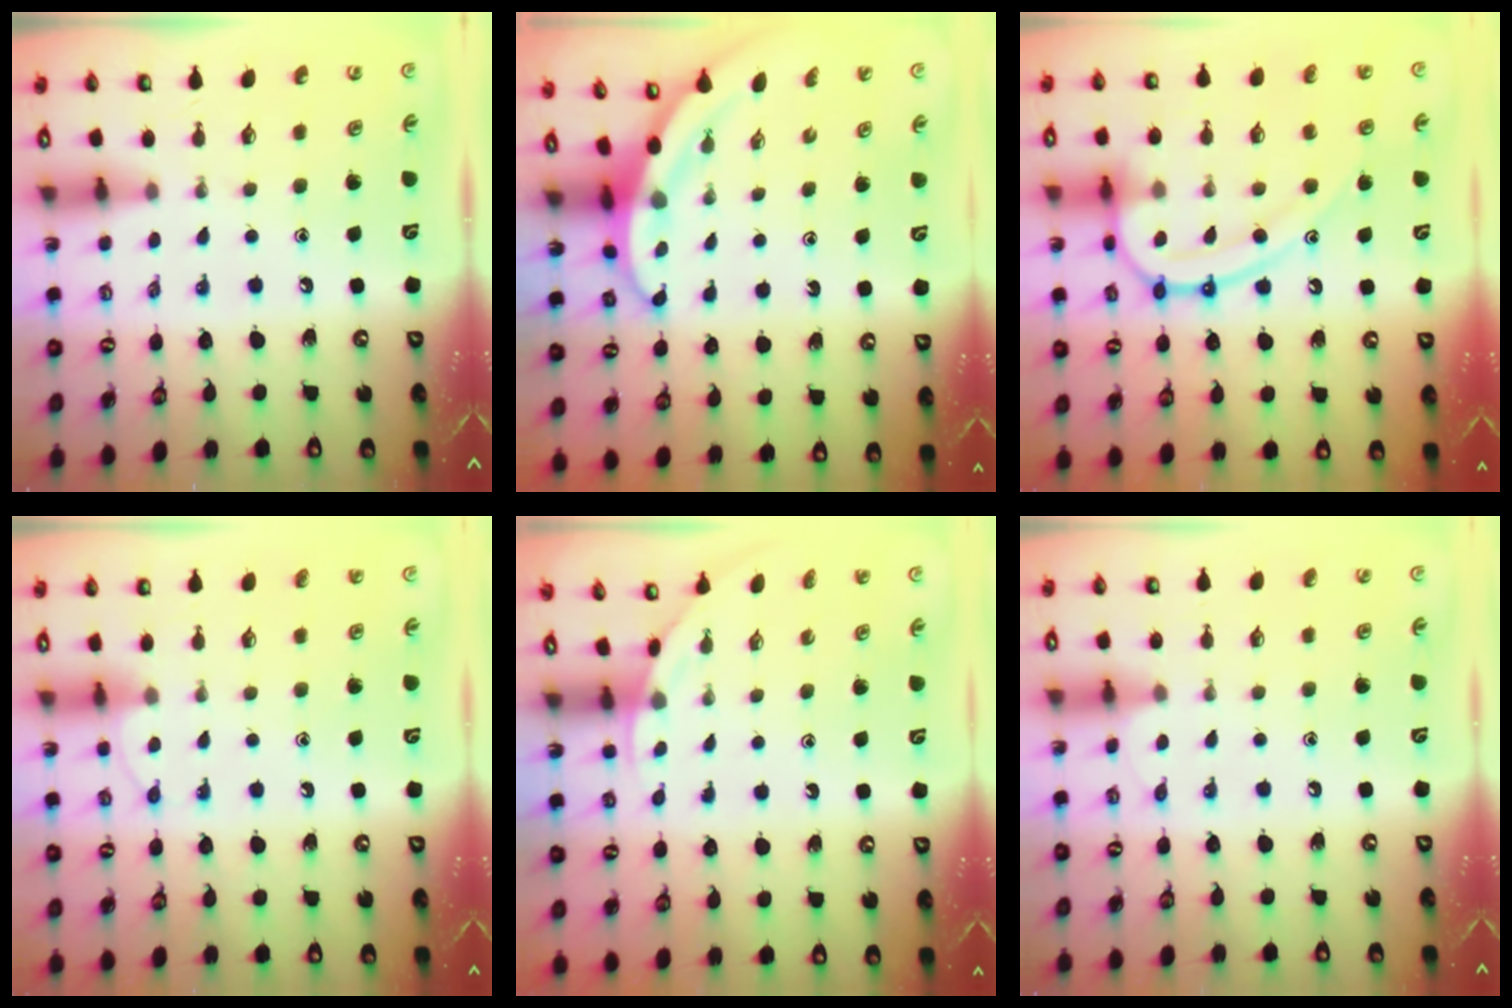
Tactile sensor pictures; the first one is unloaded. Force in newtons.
{"total": 3.3, "press": 3.3, "slide": 0.0}
{"total": 16.5, "press": 16.4, "slide": 1.6}
{"total": 5.3, "press": 5.3, "slide": 0.5}
{"total": 1.9, "press": 1.9, "slide": 0.1}
{"total": 5.0, "press": 5.0, "slide": 0.6}